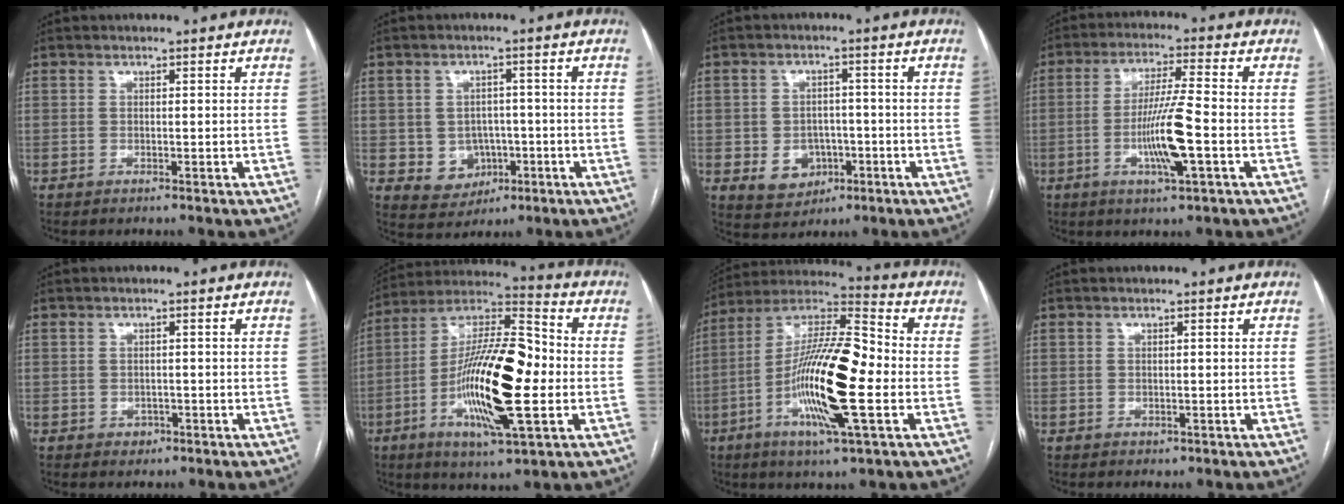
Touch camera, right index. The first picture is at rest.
{"total": 5.9, "force": [-1.1, 5.4, 2.1], "torque": [-0.026, 0.012, -0.003]}
{"total": 6.6, "force": [-1.8, 5.6, 3.0], "torque": [-0.046, 0.011, -0.016]}
{"total": 13.5, "force": [-3.9, 0.3, 12.9], "torque": [-0.251, -0.008, -0.076]}
{"total": 1.5, "force": [-0.7, 1.2, 0.4], "torque": [-0.003, 0.004, -0.007]}
{"total": 20.8, "force": [-3.7, 4.5, 20.0], "torque": [-0.375, 0.006, -0.065]}
{"total": 19.2, "force": [-4.2, 2.7, 18.5], "torque": [-0.354, 0.001, -0.080]}
{"total": 0.5, "force": [-0.1, 0.5, 0.2], "torque": [-0.001, 0.000, 0.001]}